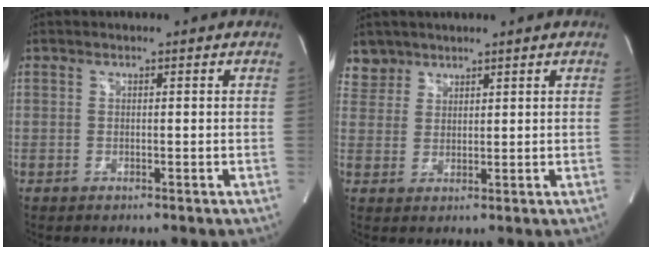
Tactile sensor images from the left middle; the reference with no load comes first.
{"total": 3.7, "force": [3.1, 2.0, -0.6], "torque": [0.019, 0.005, 0.061]}